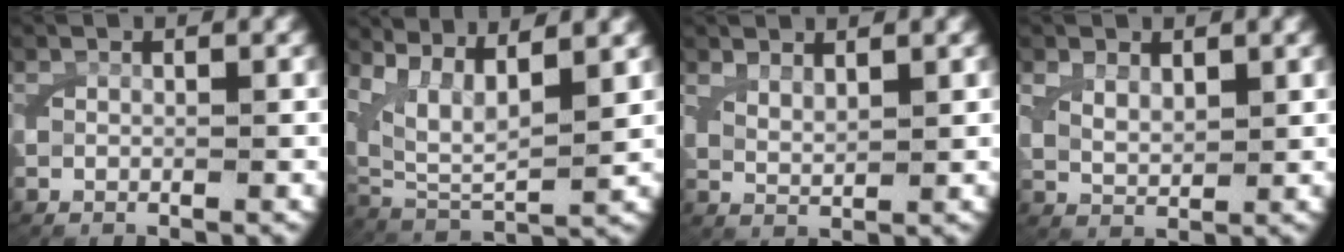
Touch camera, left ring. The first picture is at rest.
{"total": 8.2, "force": [2.7, 5.7, 5.3], "torque": [-0.149, -0.023, 0.050]}
{"total": 1.8, "force": [1.4, 0.3, 1.1], "torque": [-0.029, -0.010, 0.035]}
{"total": 2.1, "force": [1.0, 1.1, 1.5], "torque": [-0.040, -0.015, 0.030]}